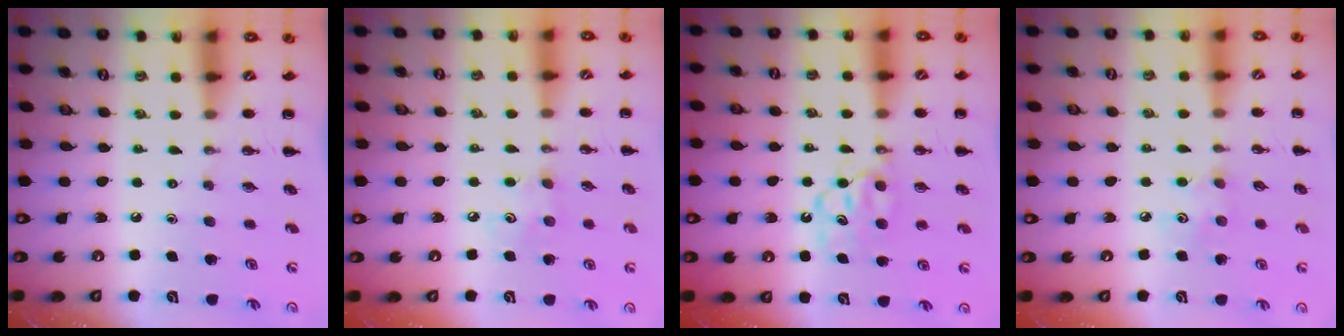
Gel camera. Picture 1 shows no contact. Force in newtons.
{"total": 4.2, "press": 4.0, "slide": 1.0}
{"total": 7.0, "press": 7.0, "slide": 0.6}
{"total": 3.7, "press": 3.6, "slide": 0.8}